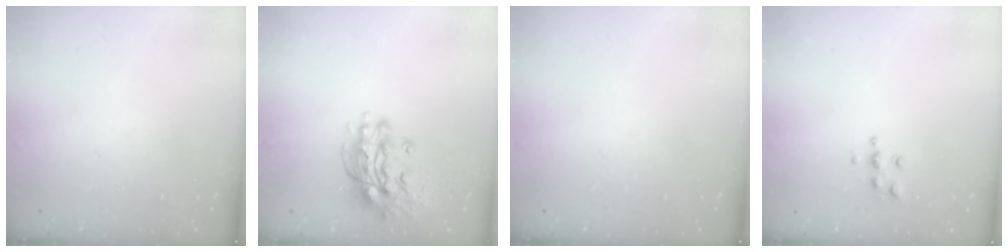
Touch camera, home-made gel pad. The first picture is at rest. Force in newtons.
{"total": 13.5, "press": 13.4, "slide": 1.3}
{"total": 0.0}
{"total": 5.6, "press": 5.6, "slide": 0.4}